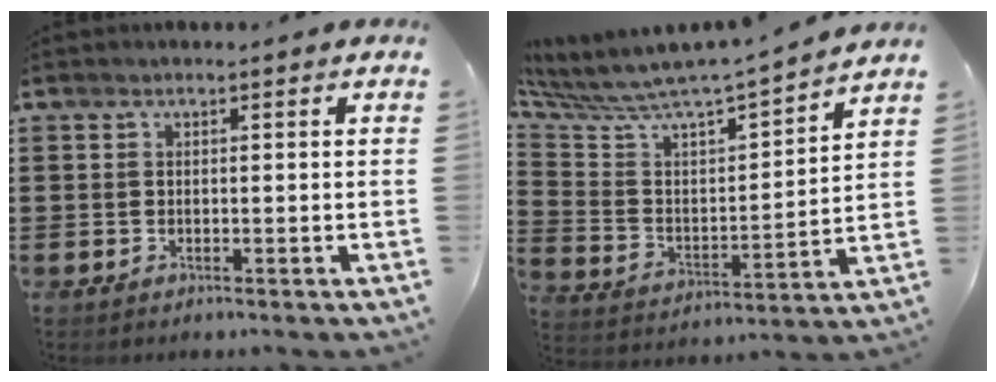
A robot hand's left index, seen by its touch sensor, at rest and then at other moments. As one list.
[{"total": 5.5, "force": [5.3, 0.4, 1.6], "torque": [-0.064, -0.060, 0.080]}]